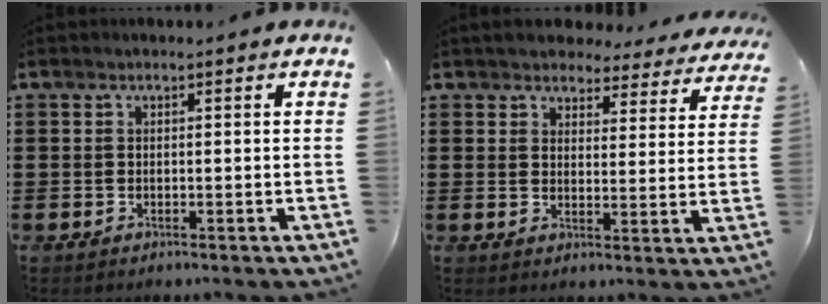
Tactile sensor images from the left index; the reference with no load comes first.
{"total": 4.2, "force": [4.1, 0.7, 0.4], "torque": [-0.022, -0.027, 0.068]}